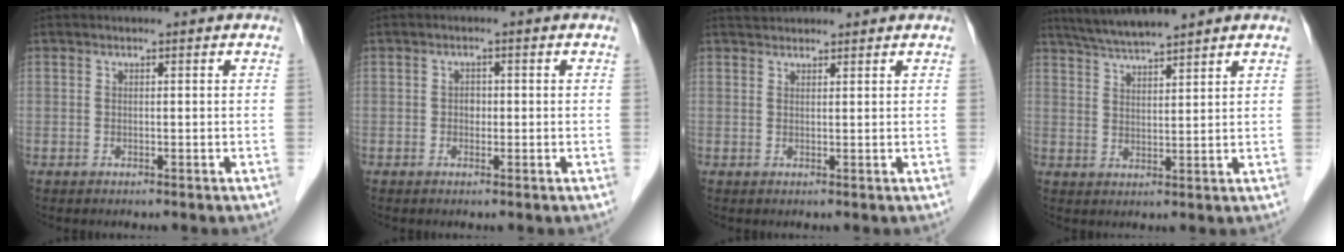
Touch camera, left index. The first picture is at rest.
{"total": 1.3, "force": [-0.2, 1.1, 0.8], "torque": [-0.010, 0.004, -0.004]}
{"total": 2.3, "force": [2.2, 0.5, 0.2], "torque": [-0.007, 0.023, 0.040]}
{"total": 7.2, "force": [6.4, -0.2, 3.2], "torque": [-0.060, 0.022, 0.117]}